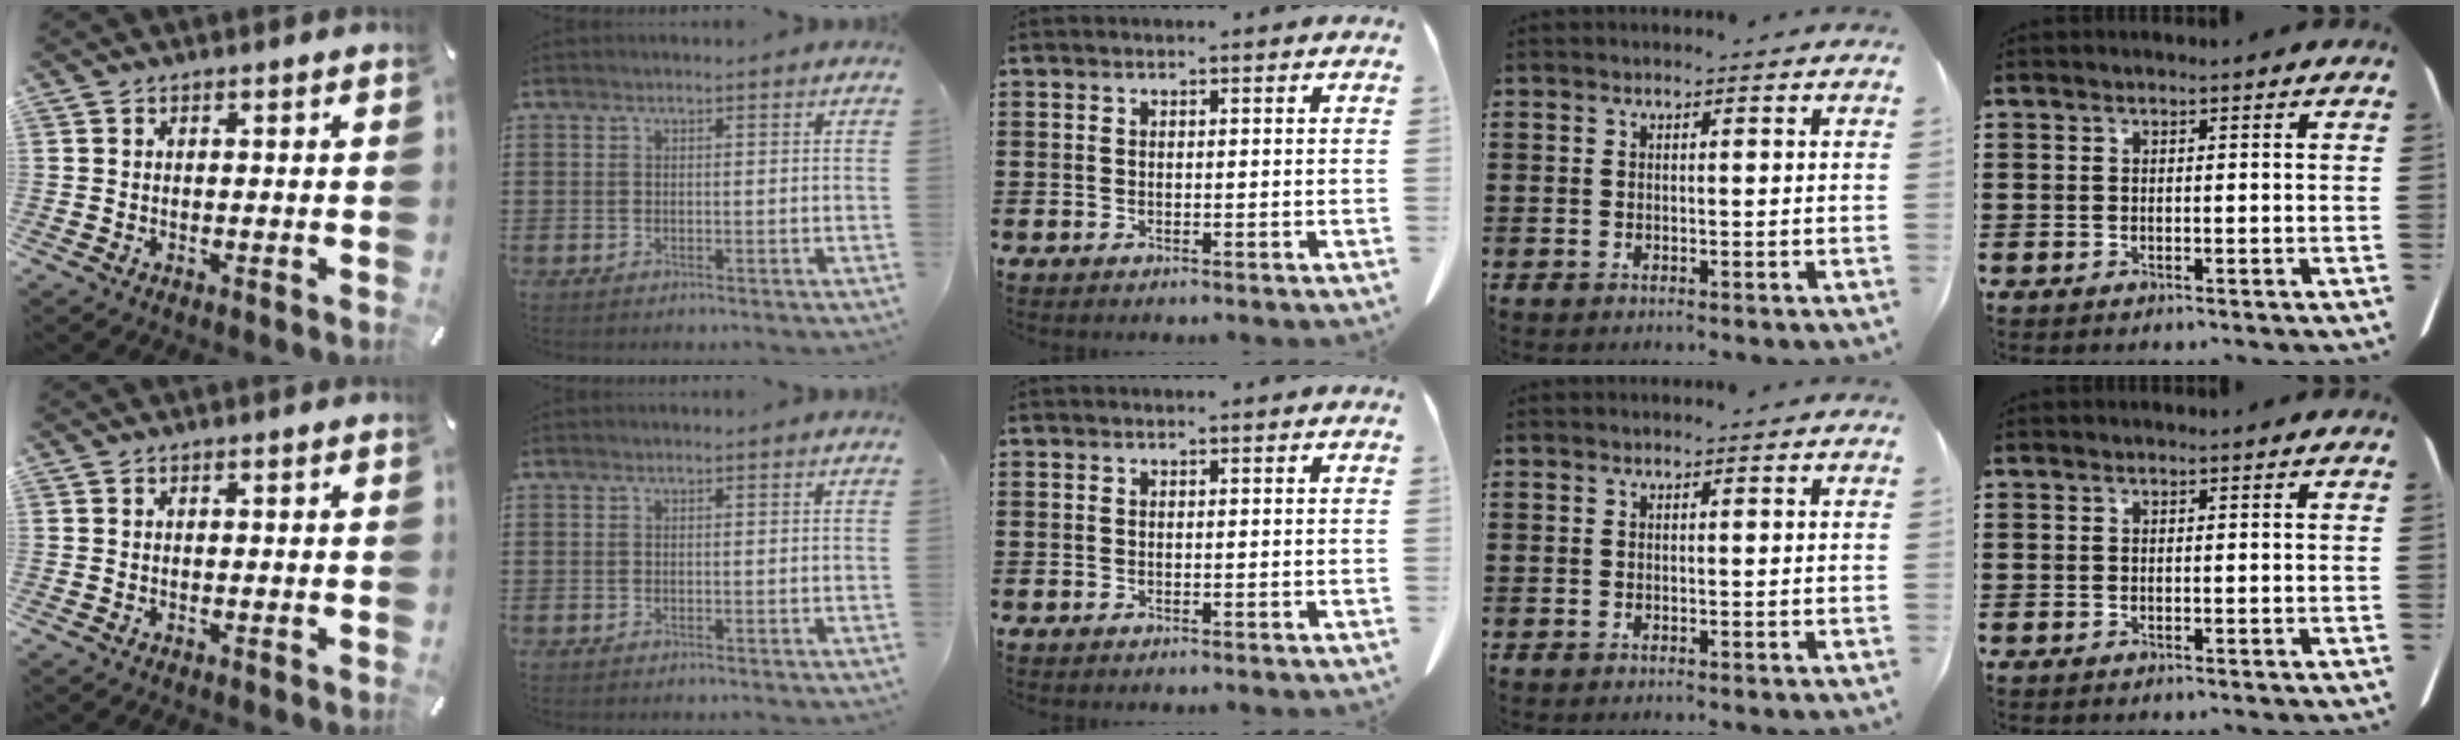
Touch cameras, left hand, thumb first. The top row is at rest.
{}